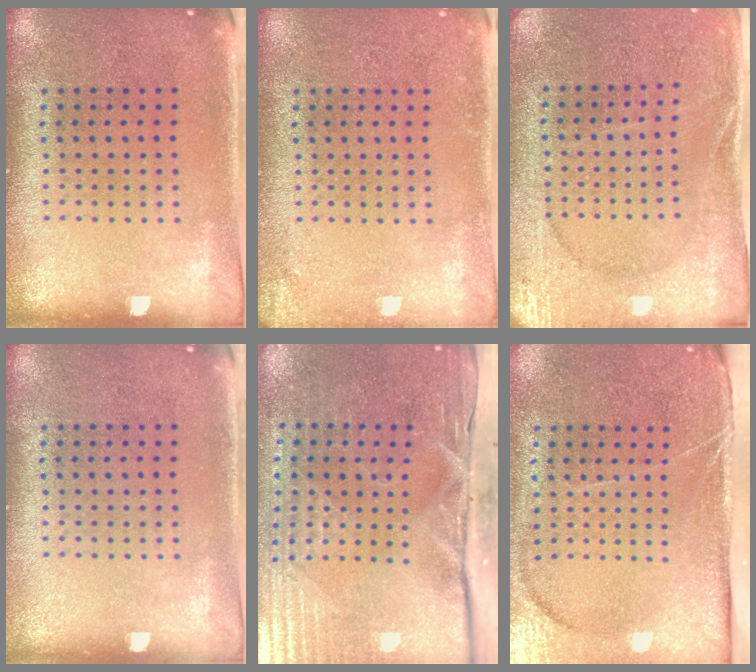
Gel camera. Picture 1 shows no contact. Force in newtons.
{"total": 1.2, "press": 1.2, "slide": 0.0}
{"total": 2.7, "press": 2.7, "slide": 0.3}
{"total": 0.0}
{"total": 4.7, "press": 4.0, "slide": 2.5}
{"total": 4.2, "press": 3.4, "slide": 2.3}